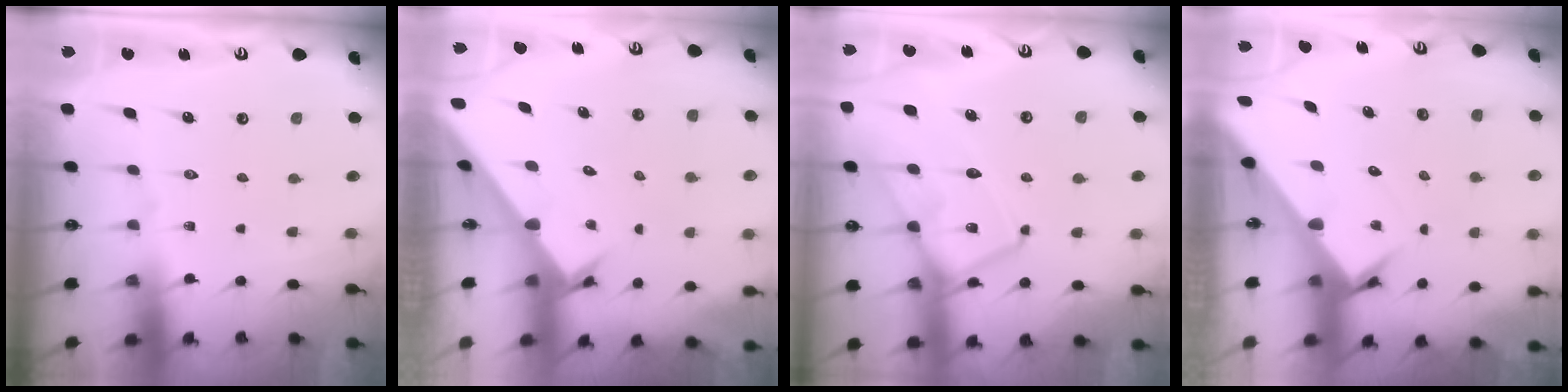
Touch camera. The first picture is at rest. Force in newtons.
{"total": 2.7, "press": 2.7, "slide": 0.3}
{"total": 14.2, "press": 14.1, "slide": 1.4}
{"total": 3.6, "press": 3.6, "slide": 0.2}